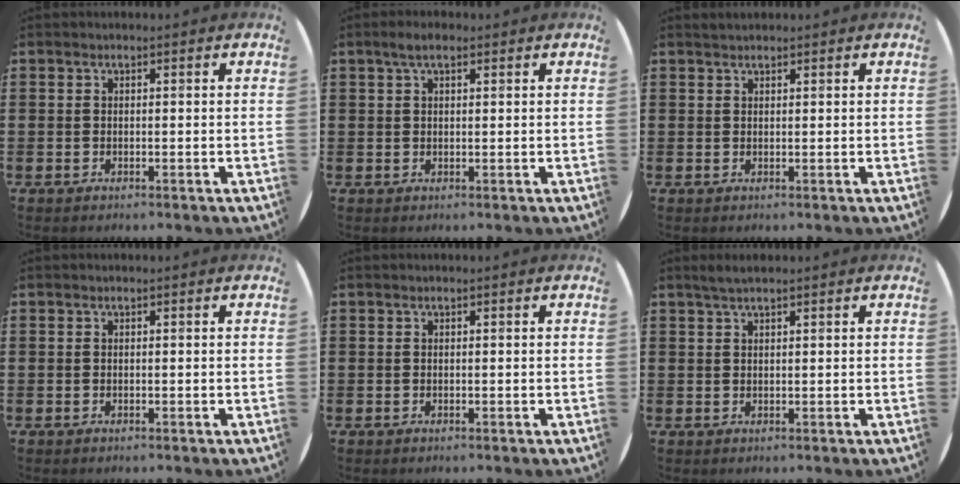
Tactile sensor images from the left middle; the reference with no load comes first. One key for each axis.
{"total": 2.4, "fx": 1.5, "fy": 0.9, "fz": 1.6, "tx": -0.026, "ty": 0.004, "tz": 0.025}
{"total": 0.8, "fx": 0.8, "fy": 0.1, "fz": 0.1, "tx": -0.001, "ty": 0.002, "tz": 0.015}
{"total": 0.0}
{"total": 0.0}
{"total": 1.5, "fx": 1.3, "fy": 0.1, "fz": 0.9, "tx": -0.018, "ty": 0.003, "tz": 0.023}